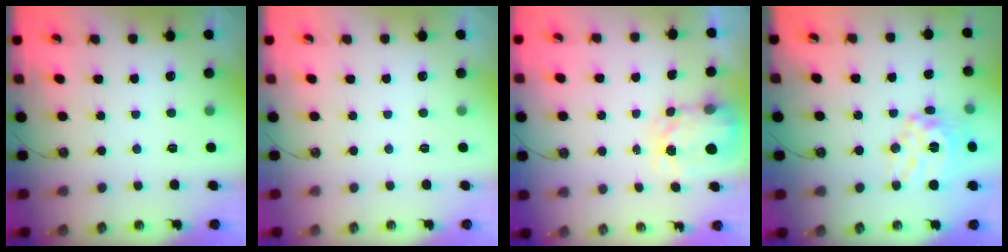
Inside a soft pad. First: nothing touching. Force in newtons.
{"total": 0.0}
{"total": 4.0, "press": 3.9, "slide": 0.6}
{"total": 14.1, "press": 14.0, "slide": 1.3}